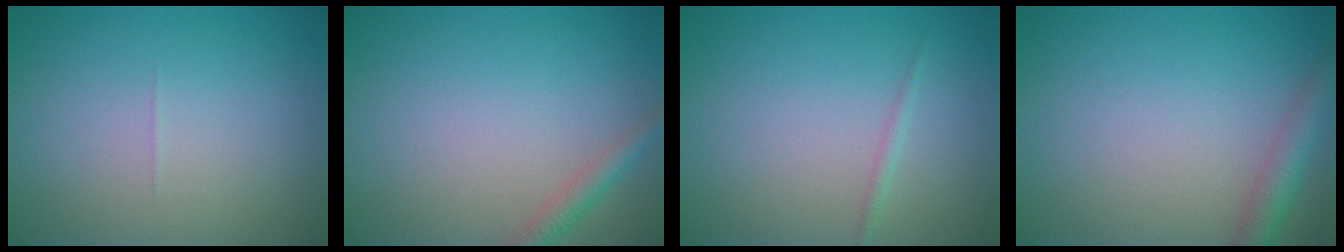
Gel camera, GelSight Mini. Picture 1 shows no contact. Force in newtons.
{"total": 1.8, "press": 1.8, "slide": 0.1}
{"total": 0.7, "press": 0.7, "slide": 0.0}
{"total": 3.0, "press": 3.0, "slide": 0.2}